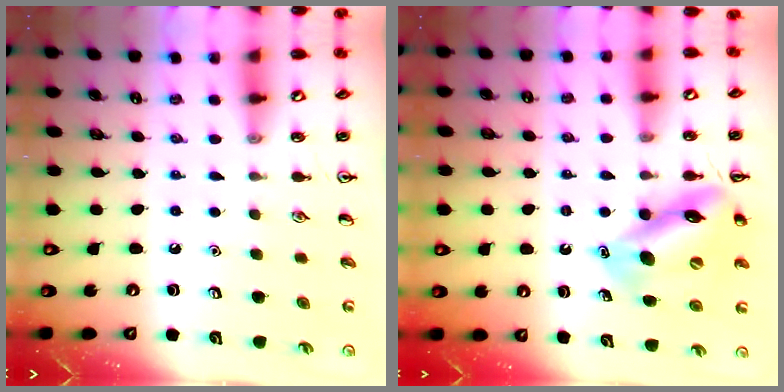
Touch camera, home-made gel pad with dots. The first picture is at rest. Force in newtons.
{"total": 12.6, "press": 12.2, "slide": 3.1}